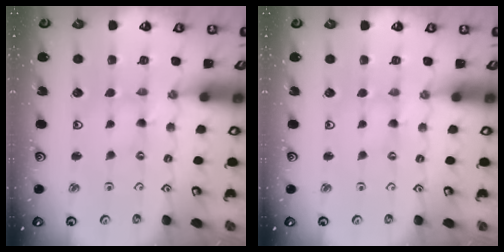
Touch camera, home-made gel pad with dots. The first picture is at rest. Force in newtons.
{"total": 0.0}